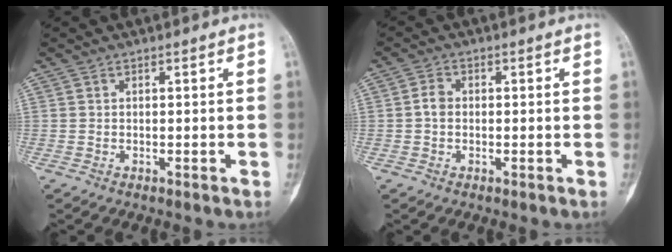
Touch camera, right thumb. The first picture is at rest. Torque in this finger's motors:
{"motor_torque": [0.16, 0.37, 0.30, -0.18, 0.02]}